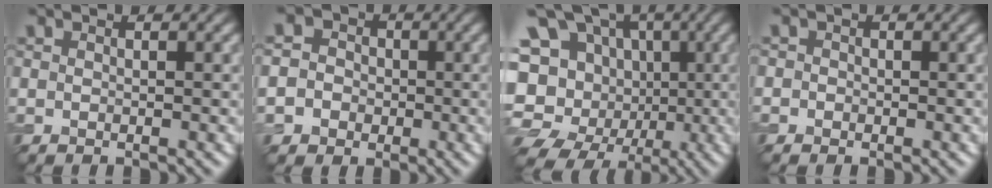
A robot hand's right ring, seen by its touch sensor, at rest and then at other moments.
{"total": 5.2, "force": [-0.7, 4.9, 1.4], "torque": [-0.004, 0.021, -0.043]}
{"total": 14.4, "force": [-4.0, 11.9, 7.0], "torque": [-0.139, -0.007, -0.056]}
{"total": 0.8, "force": [-0.2, 0.8, 0.1], "torque": [0.003, -0.005, -0.009]}